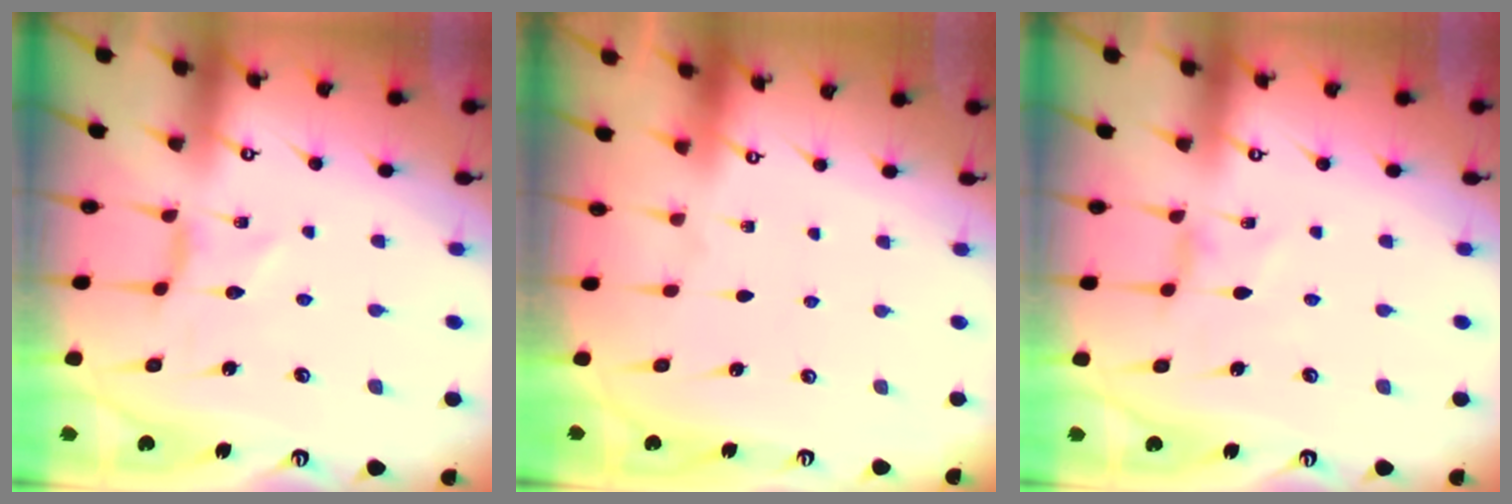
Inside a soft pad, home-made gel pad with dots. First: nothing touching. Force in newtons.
{"total": 0.0}
{"total": 1.5, "press": 1.5, "slide": 0.3}